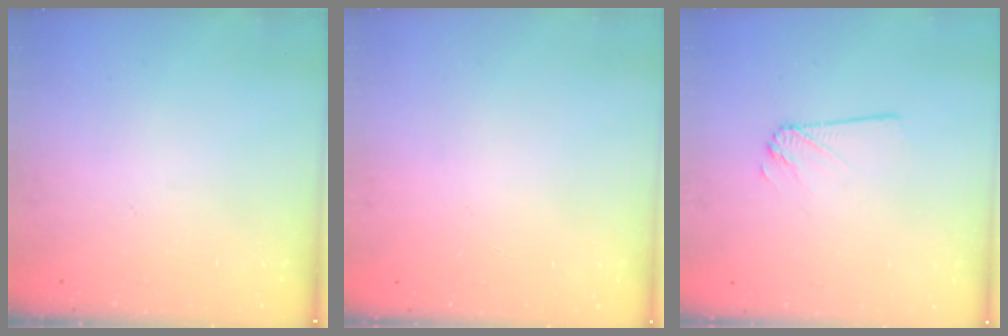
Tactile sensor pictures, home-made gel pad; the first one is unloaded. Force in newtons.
{"total": 0.0}
{"total": 1.6, "press": 1.6, "slide": 0.0}